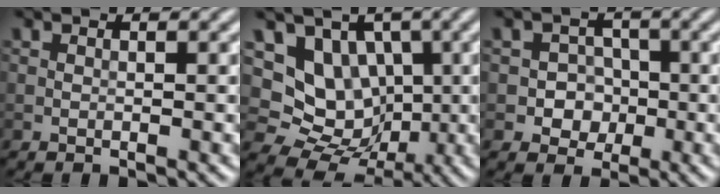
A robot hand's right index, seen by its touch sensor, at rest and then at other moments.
{"total": 7.6, "force": [1.2, 6.4, 4.0], "torque": [-0.055, -0.012, 0.008]}
{"total": 3.2, "force": [-0.8, 2.9, 1.2], "torque": [0.005, 0.001, -0.029]}